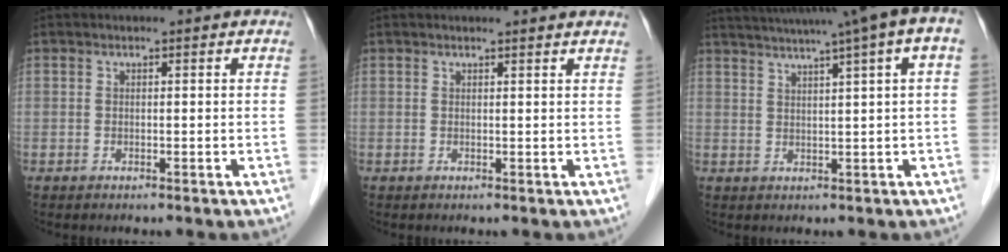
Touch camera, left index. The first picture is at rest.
{"total": 3.0, "force": [2.9, -0.2, 0.7], "torque": [-0.015, 0.004, 0.028]}
{"total": 15.8, "force": [10.6, 0.1, 11.7], "torque": [-0.189, 0.037, 0.132]}